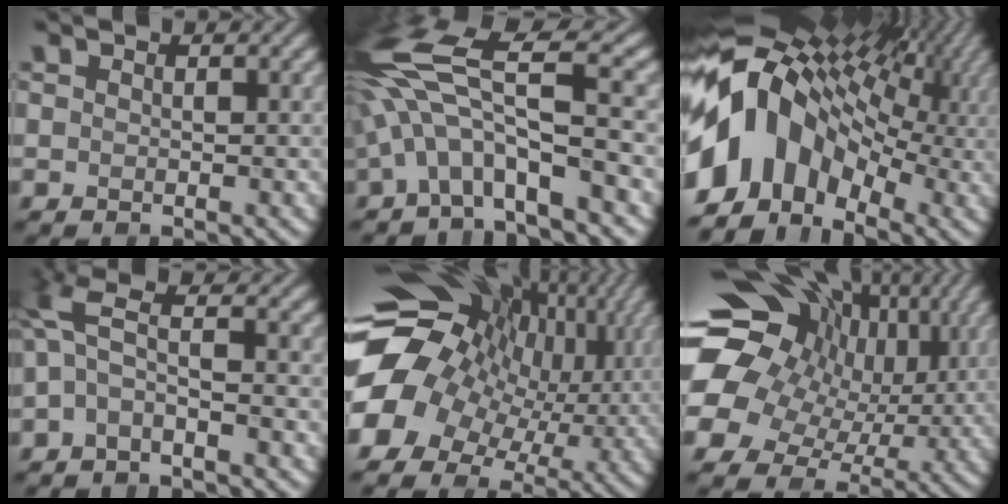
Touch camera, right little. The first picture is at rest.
{"total": 10.7, "force": [-0.8, 2.9, 10.2], "torque": [-0.206, 0.020, -0.022]}
{"total": 13.4, "force": [-1.1, 9.7, 9.1], "torque": [-0.177, 0.015, -0.030]}
{"total": 3.6, "force": [-0.3, 1.2, 3.4], "torque": [-0.080, 0.012, -0.017]}
{"total": 17.3, "force": [1.5, 13.6, 10.7], "torque": [-0.205, -0.007, 0.030]}
{"total": 20.8, "force": [4.1, 16.9, 11.5], "torque": [-0.236, 0.053, 0.025]}